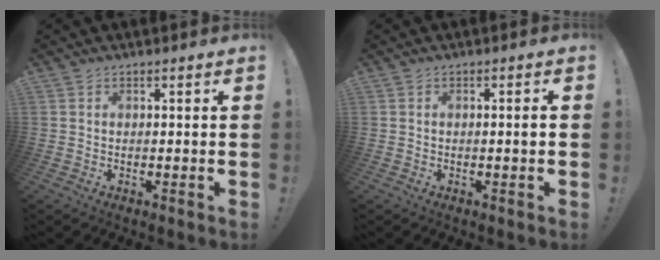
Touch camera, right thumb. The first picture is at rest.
{"total": 1.4, "force": [-0.2, -0.4, 1.3], "torque": [-0.016, -0.002, -0.006]}